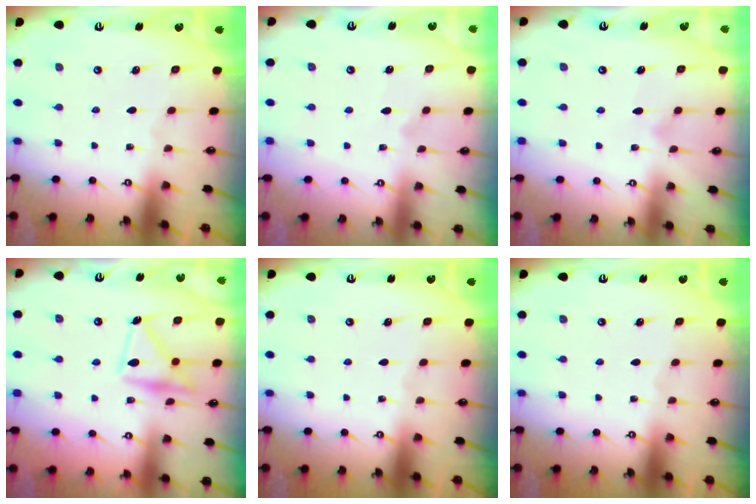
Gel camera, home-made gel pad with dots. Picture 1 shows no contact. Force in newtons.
{"total": 7.1, "press": 7.1, "slide": 0.3}
{"total": 8.1, "press": 8.1, "slide": 0.3}
{"total": 18.0, "press": 18.0, "slide": 1.1}
{"total": 0.0}
{"total": 0.0}